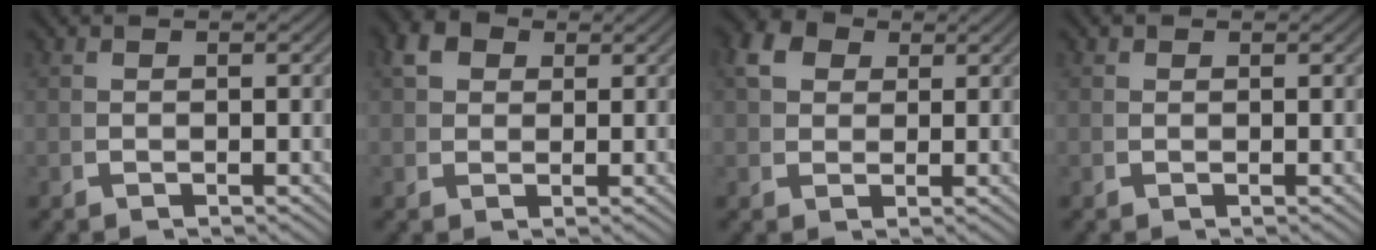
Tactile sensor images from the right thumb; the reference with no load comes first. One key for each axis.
{"total": 3.6, "fx": 1.9, "fy": 2.5, "fz": 1.7, "tx": -0.039, "ty": -0.004, "tz": 0.035}
{"total": 4.5, "fx": 2.3, "fy": 3.1, "fz": 2.2, "tx": -0.048, "ty": -0.003, "tz": 0.043}
{"total": 0.8, "fx": 0.5, "fy": 0.6, "fz": 0.1, "tx": 0.000, "ty": 0.000, "tz": 0.010}